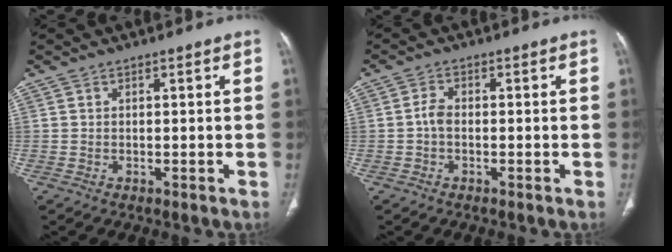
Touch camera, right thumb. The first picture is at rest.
{"total": 2.2, "force": [-0.5, 1.4, 1.7], "torque": [-0.031, 0.006, -0.016]}